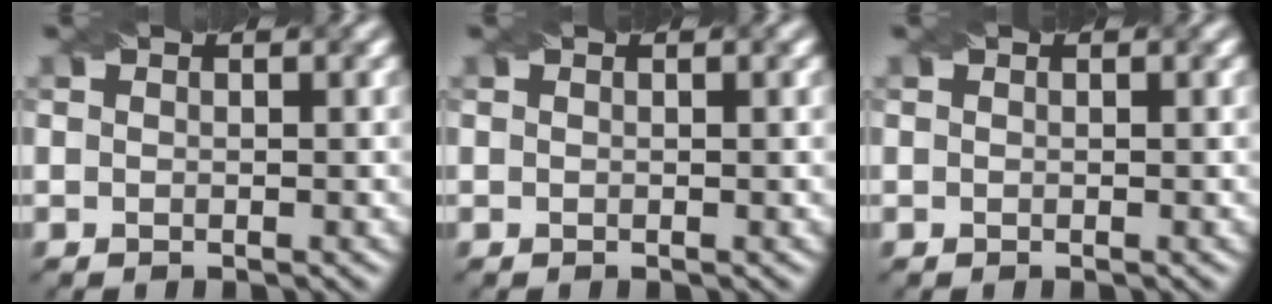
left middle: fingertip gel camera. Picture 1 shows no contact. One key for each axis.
{"total": 0.6, "fx": 0.2, "fy": 0.1, "fz": 0.6, "tx": -0.008, "ty": 0.005, "tz": -0.001}
{"total": 0.0}